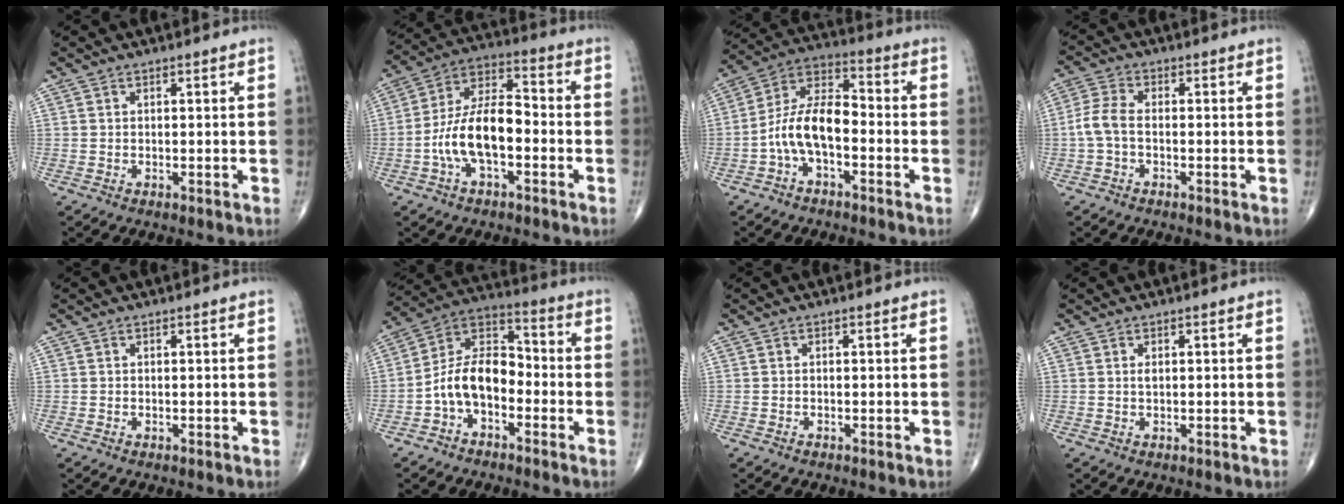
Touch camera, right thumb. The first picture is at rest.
{"total": 13.2, "force": [-3.3, 6.3, 11.1], "torque": [-0.207, 0.046, -0.067]}
{"total": 11.2, "force": [-3.0, 5.6, 9.2], "torque": [-0.166, 0.049, -0.066]}
{"total": 4.4, "force": [-0.9, 2.3, 3.6], "torque": [-0.085, 0.012, -0.027]}
{"total": 0.0}
{"total": 11.3, "force": [-3.5, 7.0, 8.1], "torque": [-0.128, 0.055, -0.078]}
{"total": 0.0}
{"total": 0.6, "force": [0.2, 0.3, 0.5], "torque": [-0.010, 0.000, 0.003]}